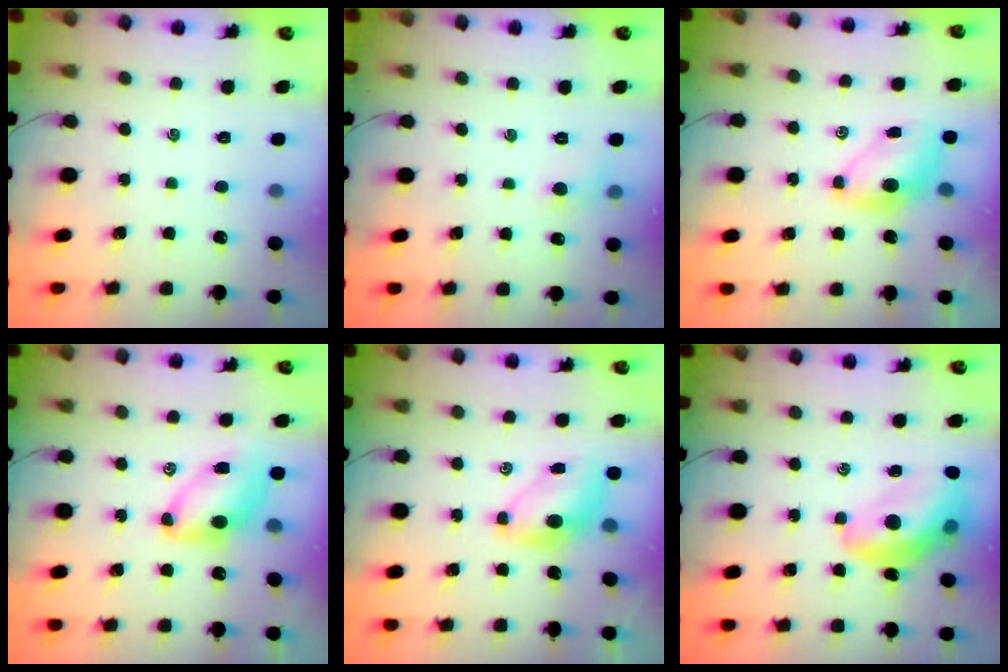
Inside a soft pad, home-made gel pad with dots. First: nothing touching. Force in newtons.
{"total": 4.9, "press": 4.6, "slide": 1.7}
{"total": 6.6, "press": 6.5, "slide": 1.0}
{"total": 7.6, "press": 7.6, "slide": 0.8}
{"total": 6.6, "press": 6.5, "slide": 1.0}
{"total": 13.5, "press": 13.0, "slide": 3.7}